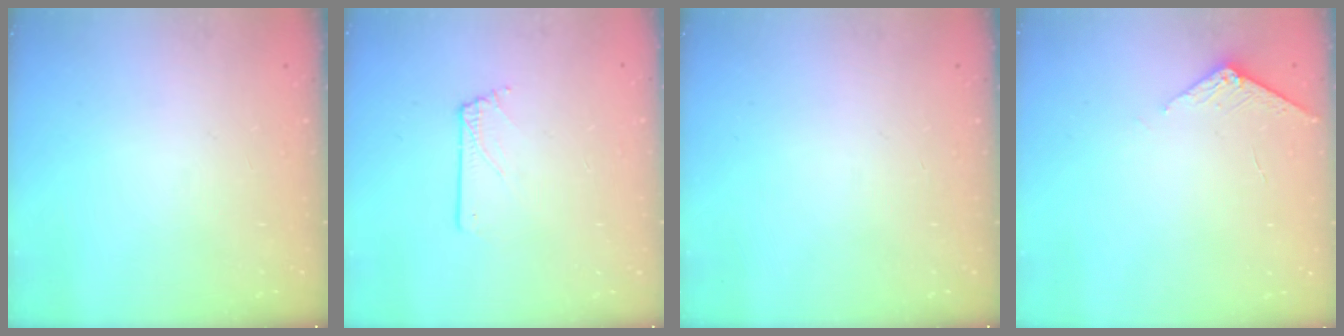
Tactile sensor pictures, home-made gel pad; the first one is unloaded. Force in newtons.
{"total": 0.9, "press": 0.9, "slide": 0.0}
{"total": 0.0}
{"total": 2.7, "press": 2.7, "slide": 0.3}